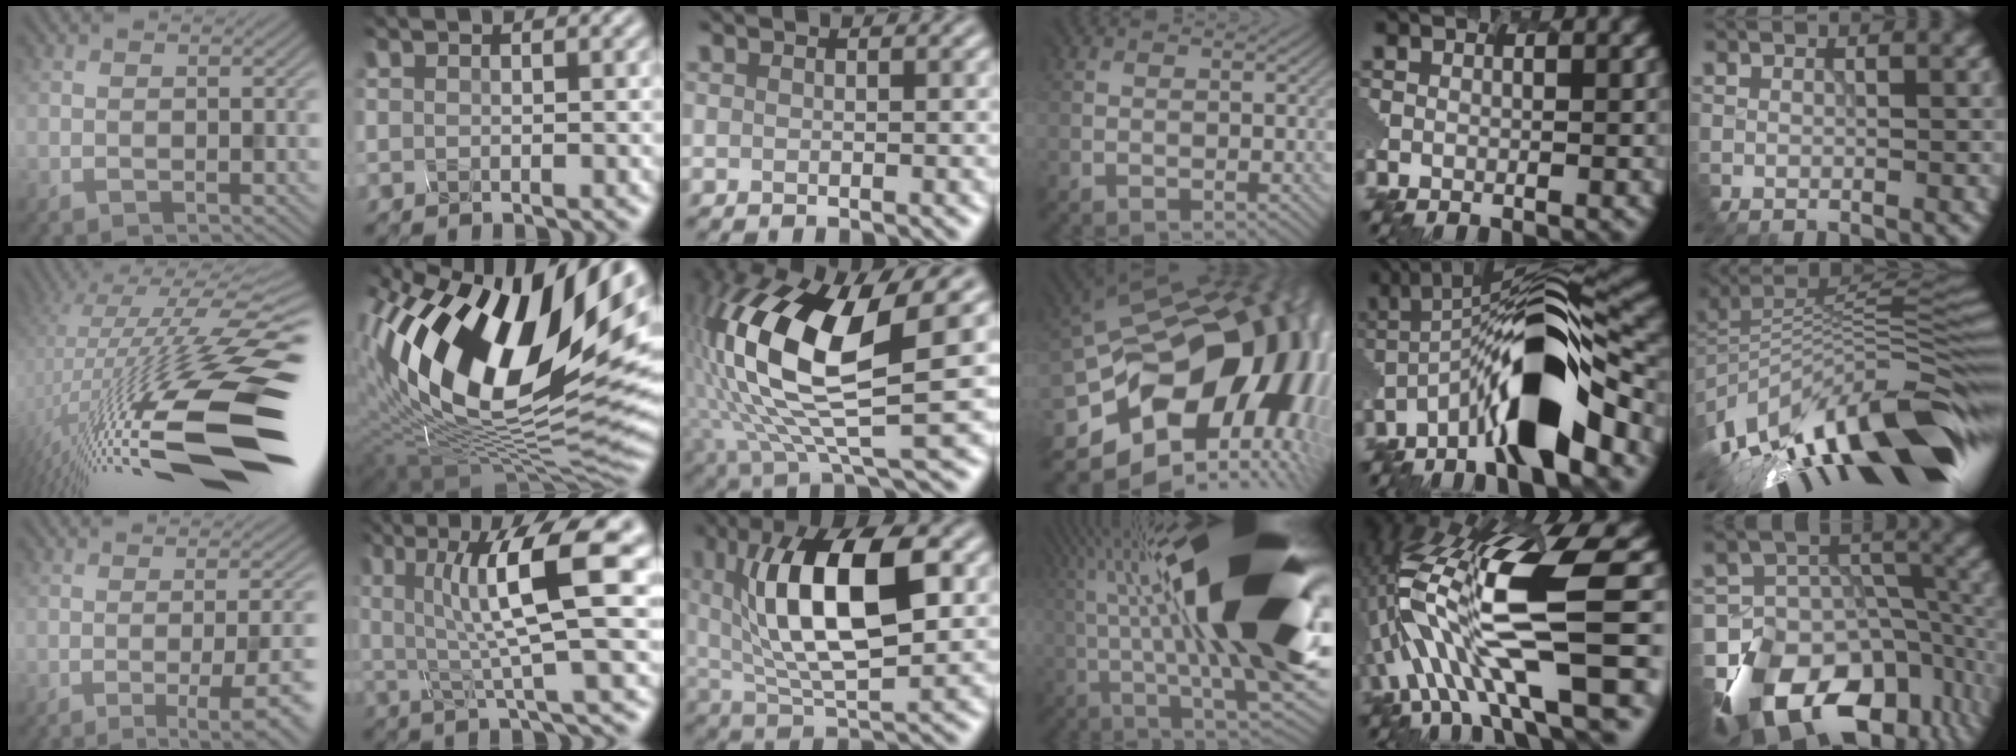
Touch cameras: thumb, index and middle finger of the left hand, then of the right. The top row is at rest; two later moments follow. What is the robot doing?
{"motion": "disassemble", "object": "hinged tin"}